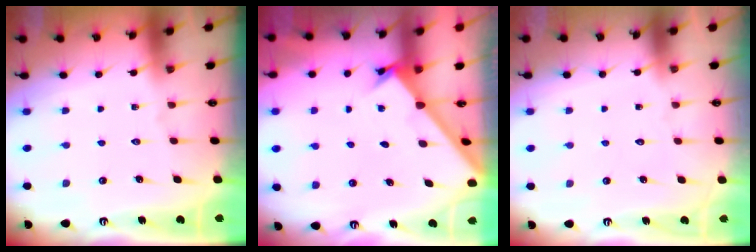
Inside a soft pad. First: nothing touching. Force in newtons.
{"total": 1.7, "press": 1.7, "slide": 0.1}
{"total": 1.6, "press": 1.6, "slide": 0.0}